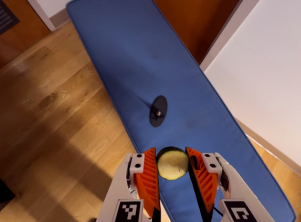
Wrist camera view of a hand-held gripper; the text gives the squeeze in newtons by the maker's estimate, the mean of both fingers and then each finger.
{"total": 8.1, "left": 7.9, "right": 8.2}